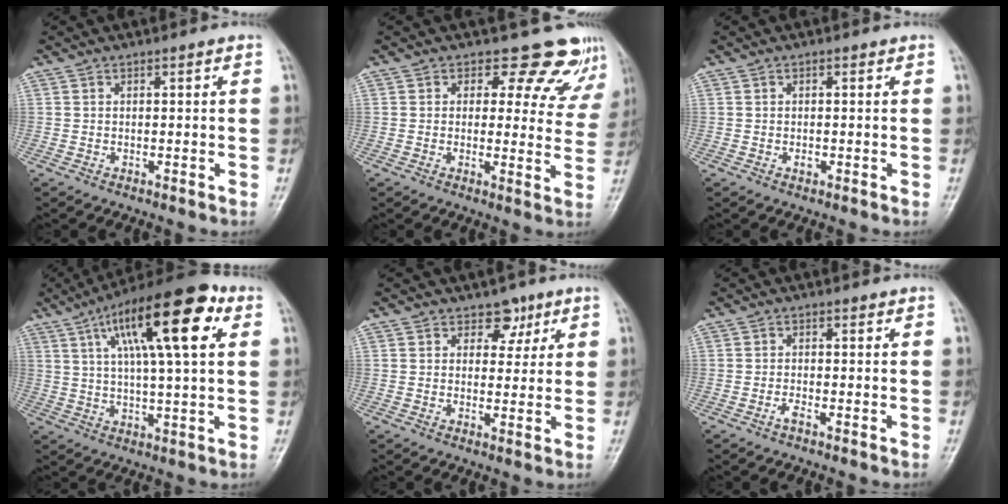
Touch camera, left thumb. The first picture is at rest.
{"total": 11.0, "force": [9.4, 5.4, 1.8], "torque": [0.037, -0.059, 0.084]}
{"total": 0.9, "force": [-0.2, 0.7, 0.6], "torque": [-0.004, 0.000, -0.003]}
{"total": 19.3, "force": [7.2, 5.4, 17.0], "torque": [-0.259, 0.007, 0.110]}
{"total": 4.1, "force": [2.3, 3.0, 1.5], "torque": [0.012, -0.010, 0.031]}
{"total": 1.2, "force": [-0.8, 0.3, 0.9], "torque": [-0.018, 0.002, -0.017]}